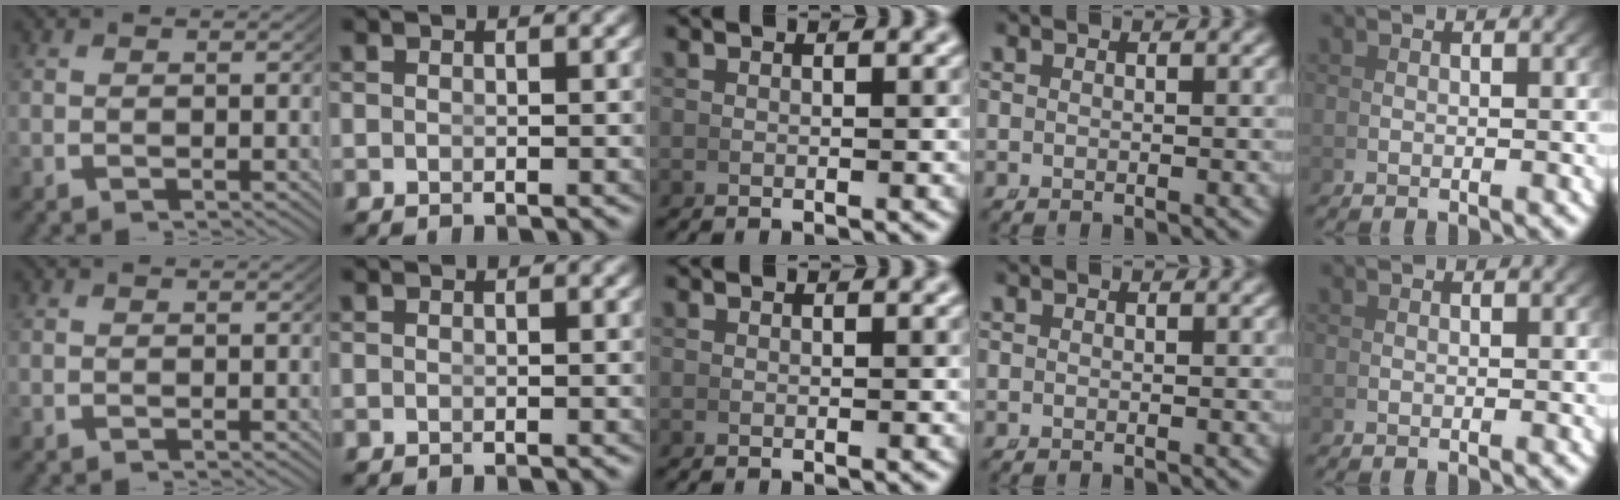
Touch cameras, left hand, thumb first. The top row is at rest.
{}